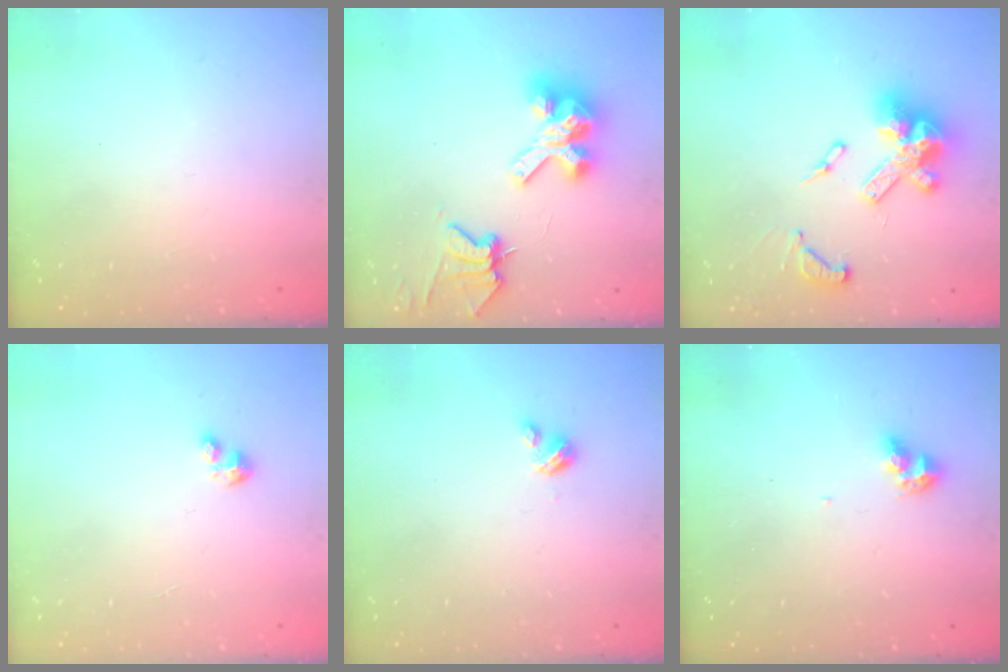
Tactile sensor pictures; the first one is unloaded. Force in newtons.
{"total": 10.4, "press": 10.3, "slide": 1.0}
{"total": 17.4, "press": 17.2, "slide": 2.4}
{"total": 2.0, "press": 2.0, "slide": 0.2}
{"total": 2.7, "press": 2.7, "slide": 0.3}
{"total": 6.6, "press": 6.5, "slide": 0.4}